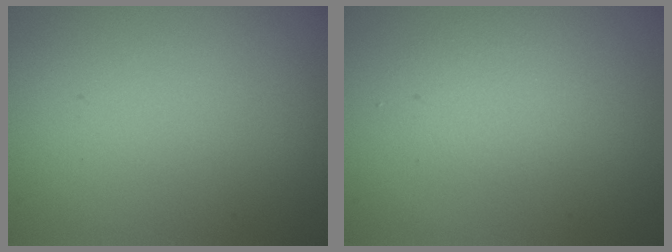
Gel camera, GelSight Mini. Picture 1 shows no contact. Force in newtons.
{"total": 2.0, "press": 2.0, "slide": 0.2}